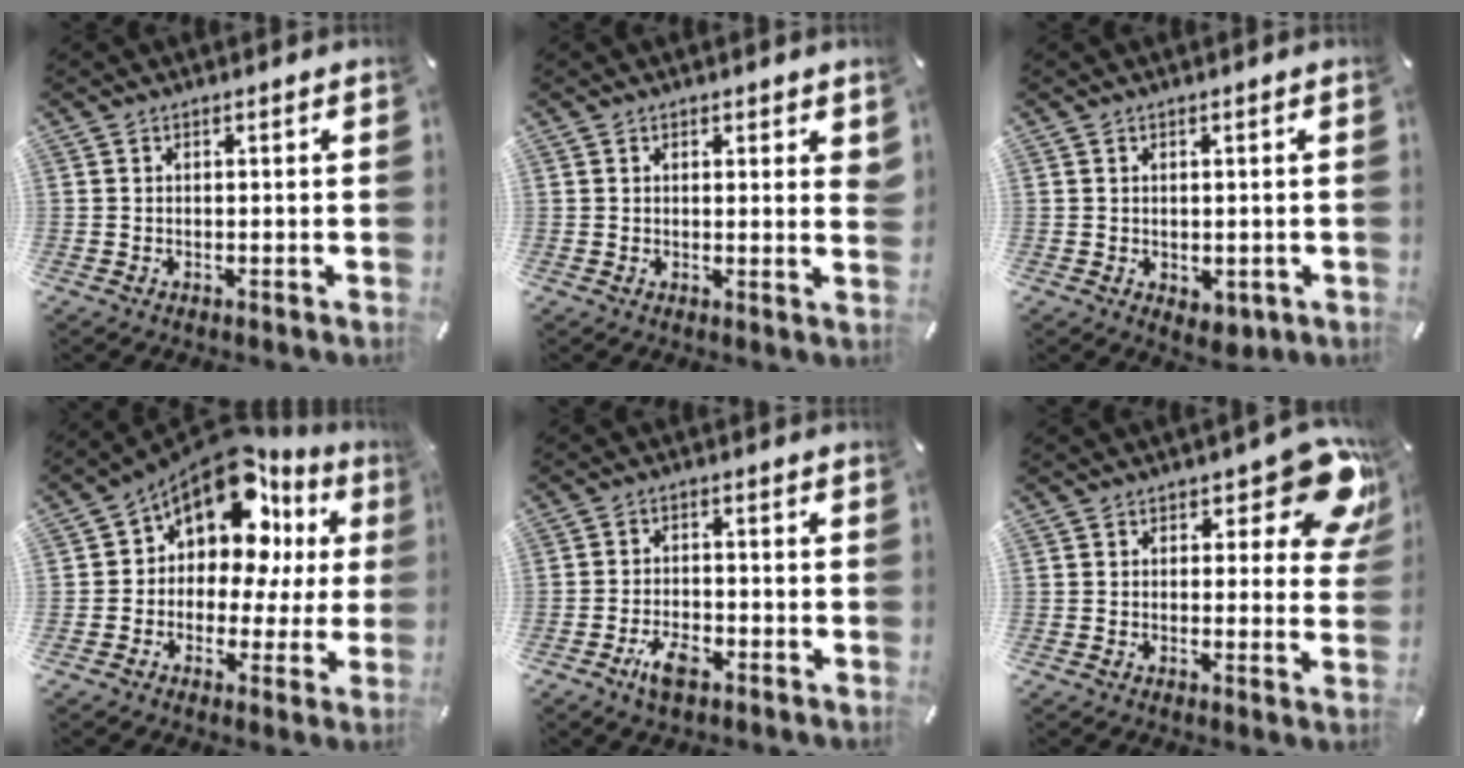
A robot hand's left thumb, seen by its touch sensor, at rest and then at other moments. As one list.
[{"total": 1.9, "force": [1.2, 0.7, 1.3], "torque": [-0.012, -0.004, 0.018]}, {"total": 2.3, "force": [-0.5, 1.7, 1.4], "torque": [-0.023, 0.005, -0.006]}, {"total": 14.1, "force": [8.3, 8.3, 7.8], "torque": [-0.148, -0.071, 0.146]}, {"total": 5.8, "force": [-3.2, 3.1, 3.7], "torque": [-0.077, 0.014, -0.059]}, {"total": 12.0, "force": [6.7, 5.4, 8.4], "torque": [-0.091, -0.043, 0.113]}]